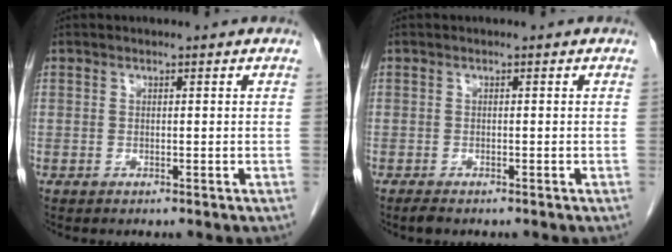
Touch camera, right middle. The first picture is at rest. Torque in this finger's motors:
{"motor_torque": [-0.02, 0.12, 0.00, 0.00]}